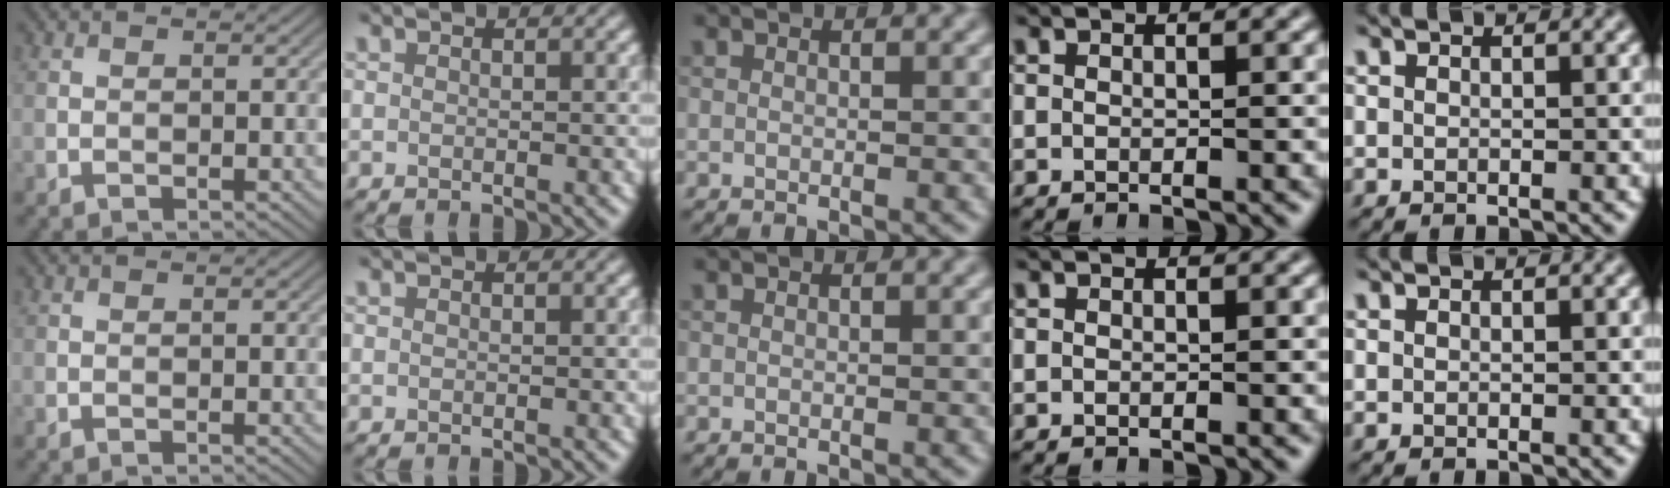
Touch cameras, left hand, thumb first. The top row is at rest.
{}